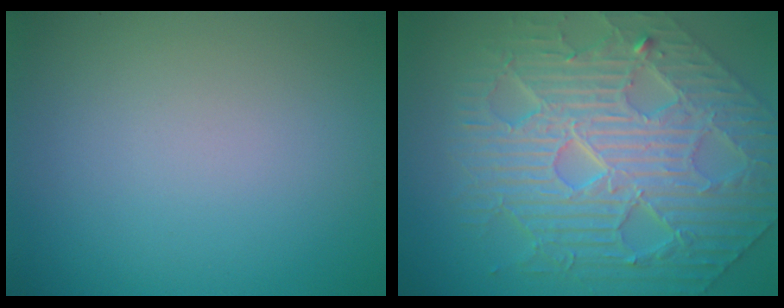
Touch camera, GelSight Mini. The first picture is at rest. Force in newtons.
{"total": 8.4, "press": 6.9, "slide": 4.9}